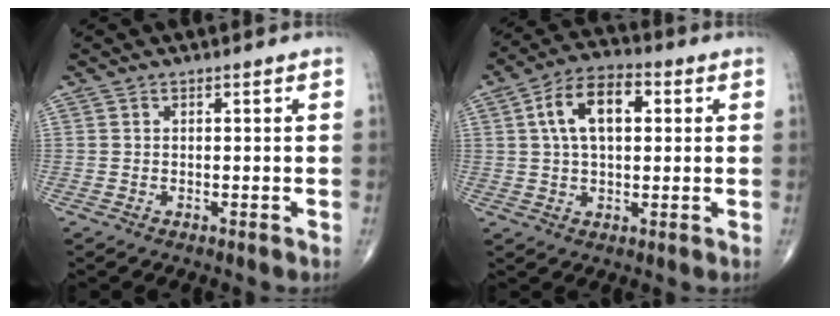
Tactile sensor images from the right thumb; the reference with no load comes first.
{"total": 11.0, "force": [2.6, 6.1, 8.8], "torque": [-0.147, 0.020, 0.038]}